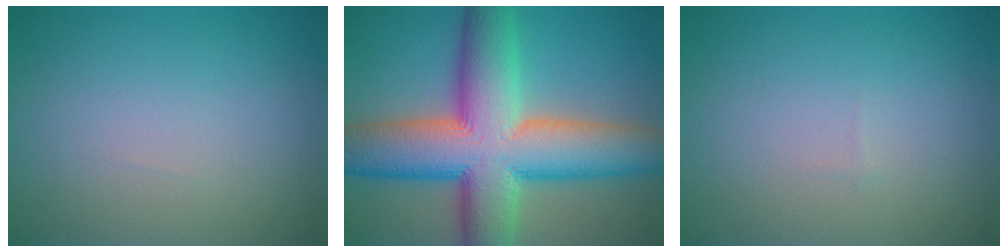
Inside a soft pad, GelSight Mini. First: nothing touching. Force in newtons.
{"total": 14.8, "press": 14.8, "slide": 0.7}
{"total": 0.0}